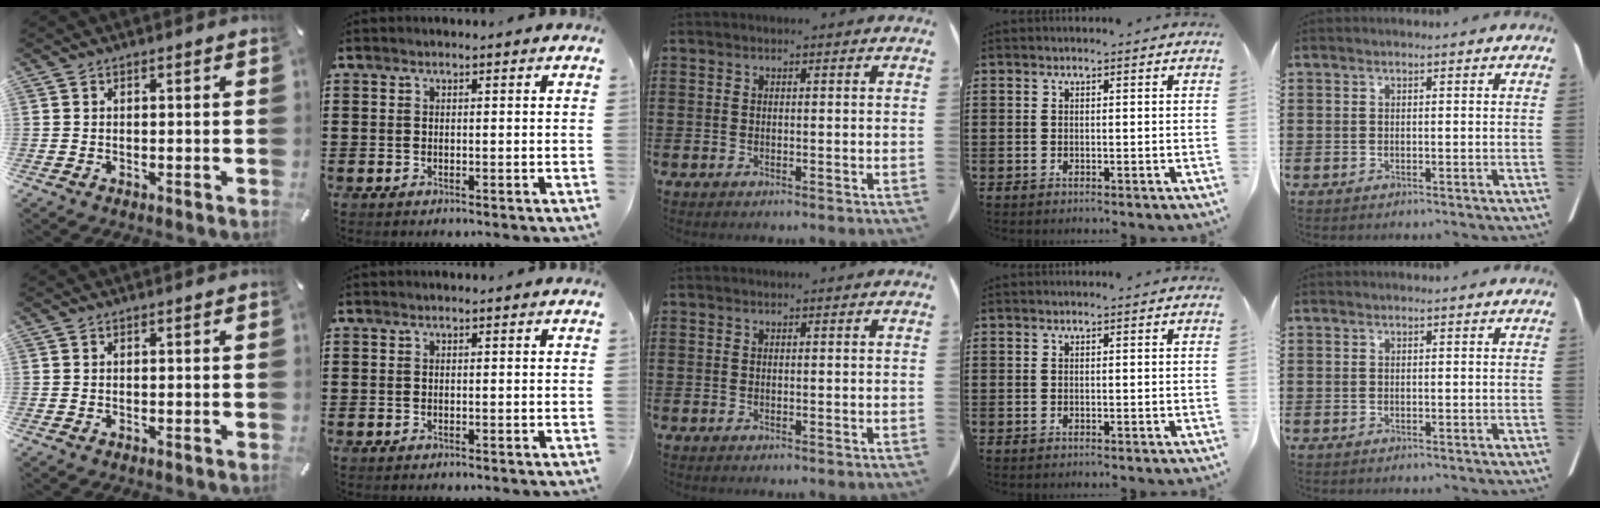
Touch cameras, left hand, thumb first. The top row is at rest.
{}